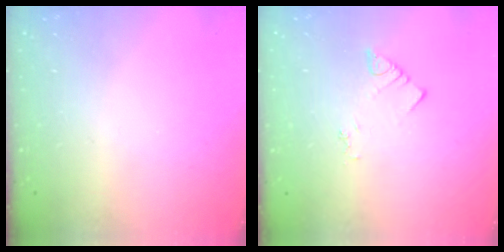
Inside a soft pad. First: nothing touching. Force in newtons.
{"total": 3.2, "press": 3.2, "slide": 0.3}